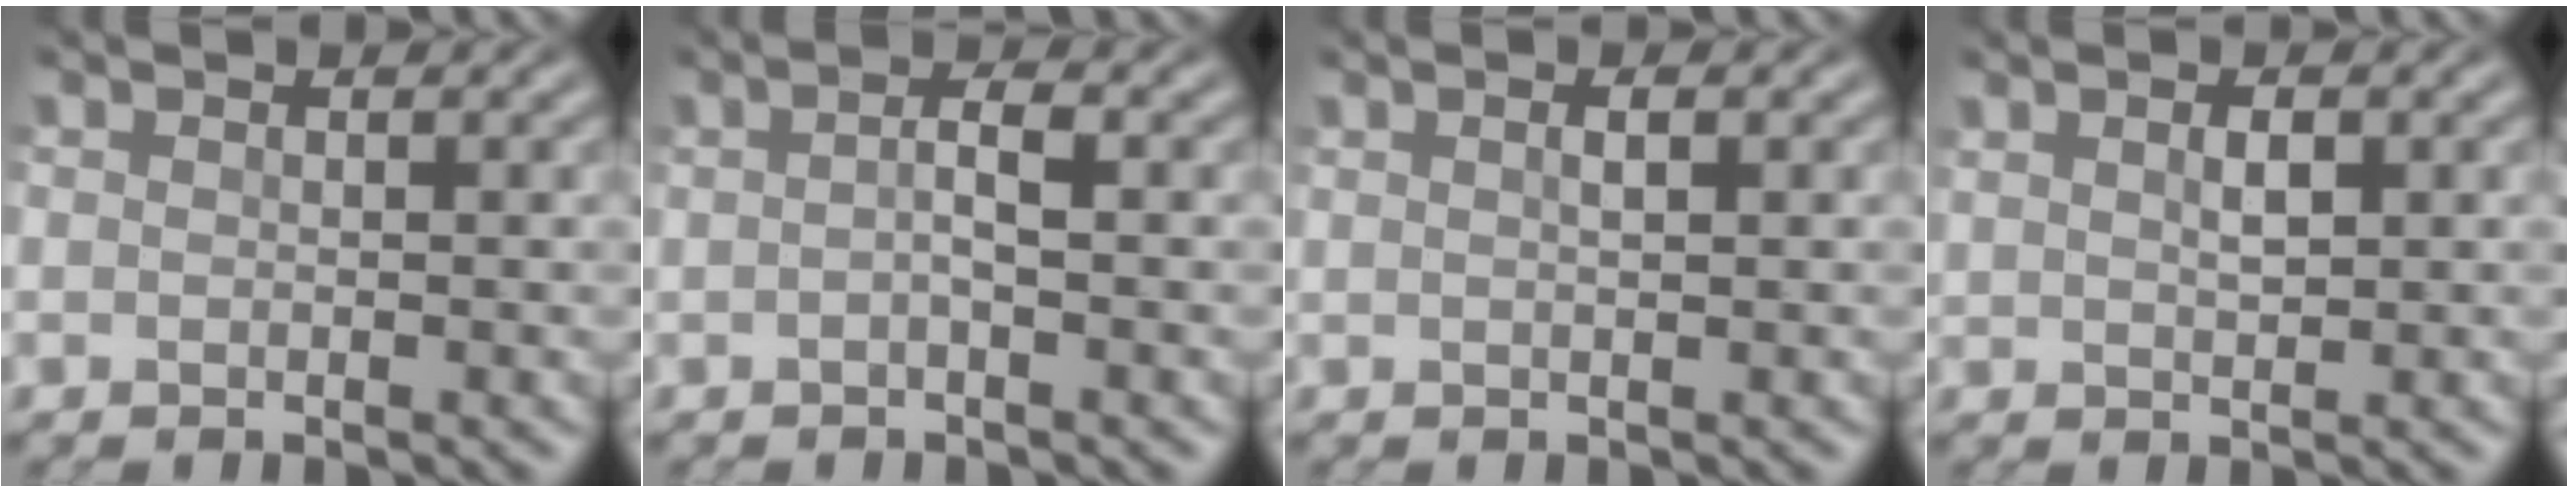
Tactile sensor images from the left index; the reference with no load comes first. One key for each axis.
{"total": 1.8, "fx": -0.2, "fy": 0.4, "fz": 1.7, "tx": -0.036, "ty": 0.005, "tz": -0.007}
{"total": 1.1, "fx": 0.4, "fy": 0.3, "fz": 1.0, "tx": -0.016, "ty": 0.000, "tz": 0.008}
{"total": 1.7, "fx": 0.6, "fy": 0.7, "fz": 1.4, "tx": -0.032, "ty": -0.001, "tz": 0.016}